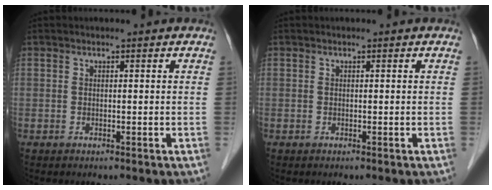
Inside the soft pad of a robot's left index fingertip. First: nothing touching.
{"total": 0.0}